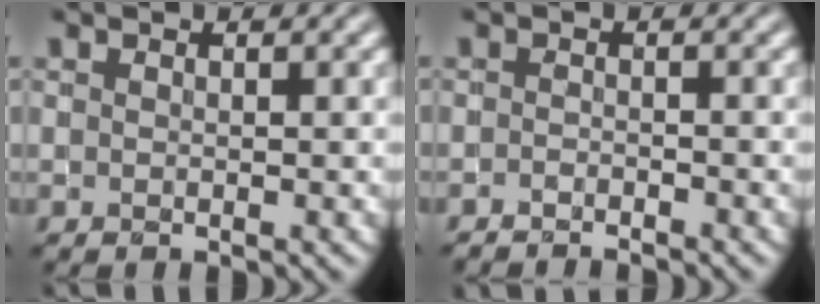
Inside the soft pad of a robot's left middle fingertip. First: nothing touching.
{"total": 1.7, "force": [-1.7, 0.1, 0.3], "torque": [-0.002, -0.006, -0.028]}